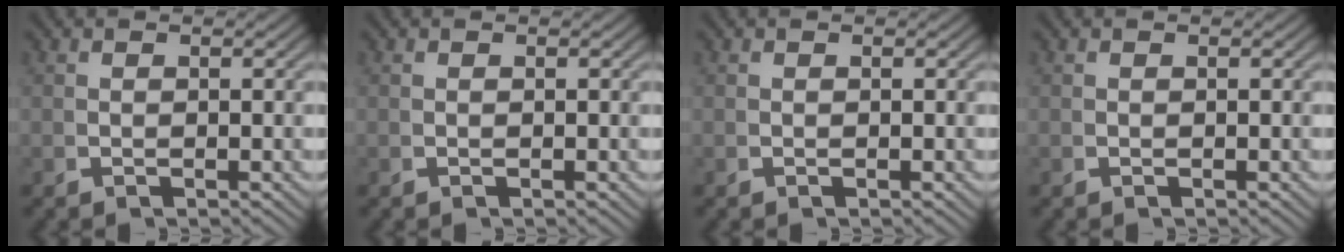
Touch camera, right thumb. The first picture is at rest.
{"total": 0.0}
{"total": 0.0}
{"total": 0.0}